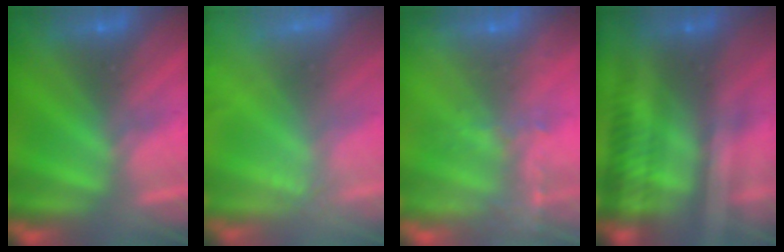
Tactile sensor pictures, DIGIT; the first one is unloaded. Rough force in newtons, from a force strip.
{"total": 2.4}
{"total": 10.8}
{"total": 2.4}